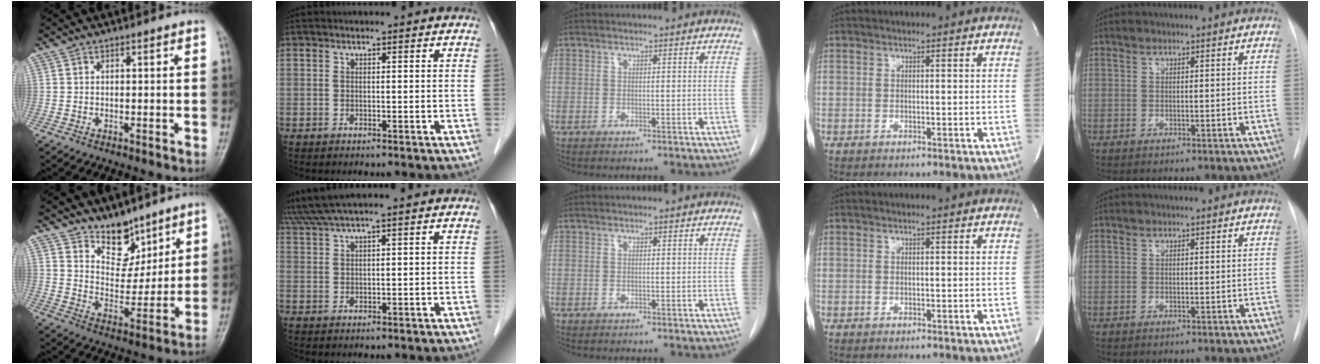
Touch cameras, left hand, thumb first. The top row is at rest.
{"thumb": {"total": 8.9, "force": [6.8, 4.9, 3.0], "torque": [-0.013, -0.055, 0.125]}, "index": {"total": 3.8, "force": [3.2, -1.2, 1.8], "torque": [-0.046, 0.021, 0.071]}}